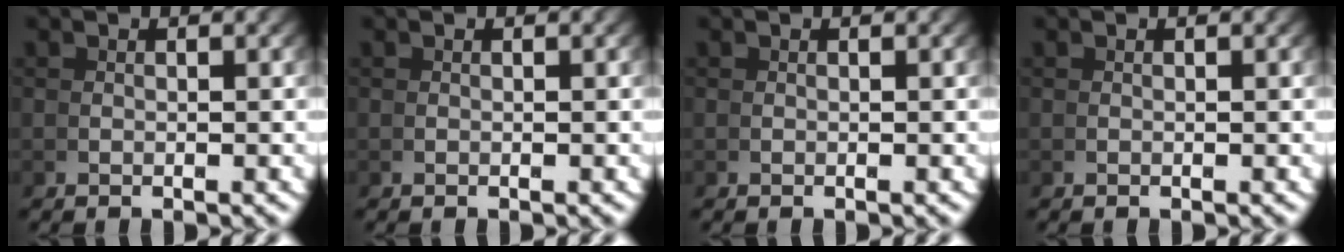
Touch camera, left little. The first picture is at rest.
{"total": 0.0}
{"total": 0.0}
{"total": 0.0}